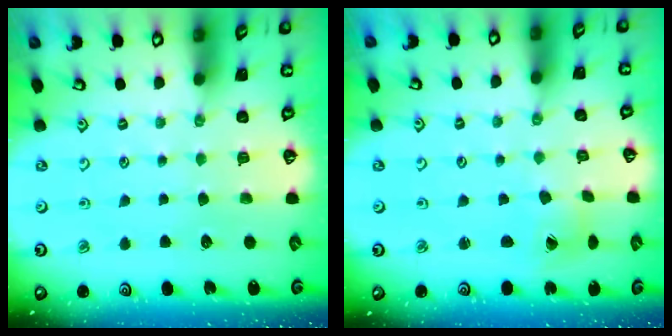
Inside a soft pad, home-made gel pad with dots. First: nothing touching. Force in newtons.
{"total": 2.5, "press": 2.5, "slide": 0.3}